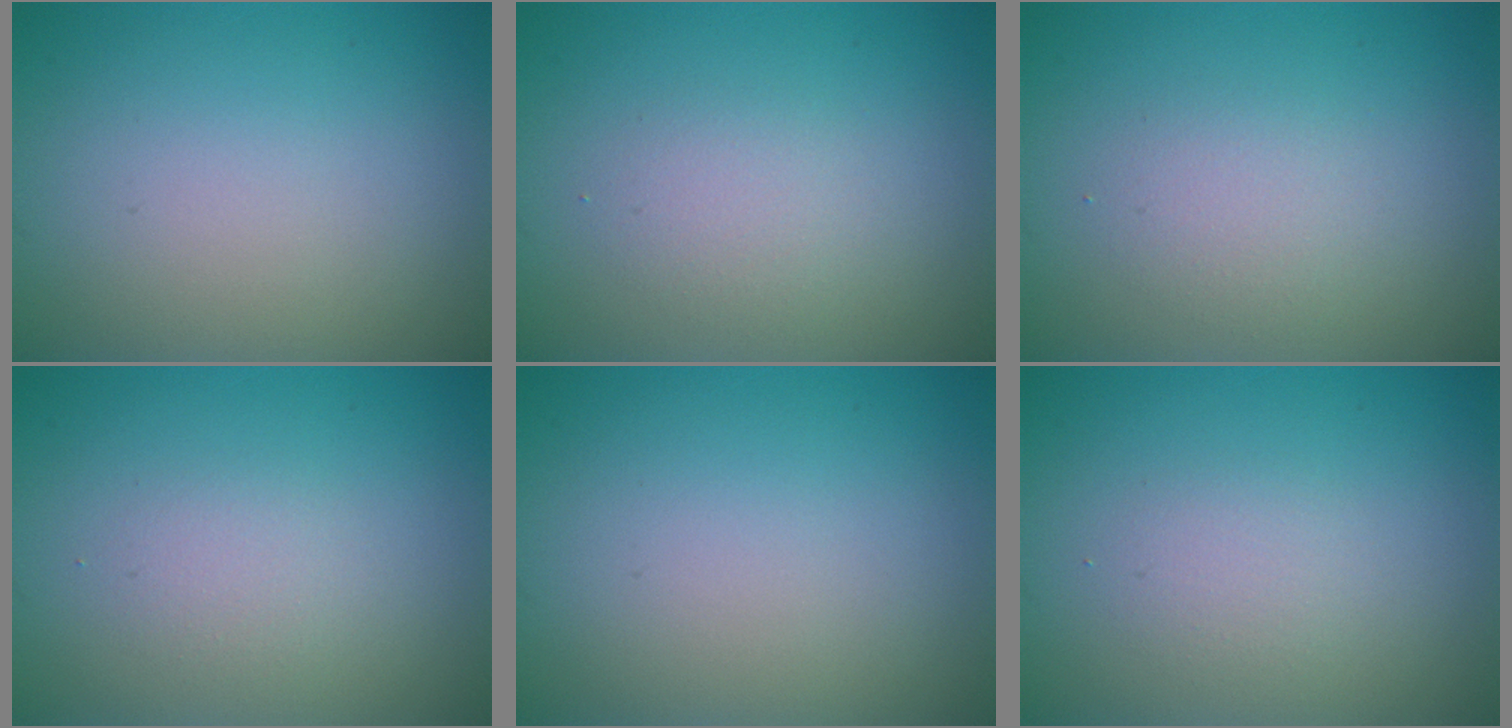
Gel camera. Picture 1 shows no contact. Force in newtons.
{"total": 1.7, "press": 1.7, "slide": 0.2}
{"total": 1.8, "press": 1.8, "slide": 0.1}
{"total": 1.4, "press": 1.4, "slide": 0.1}
{"total": 0.0}
{"total": 1.4, "press": 1.4, "slide": 0.1}